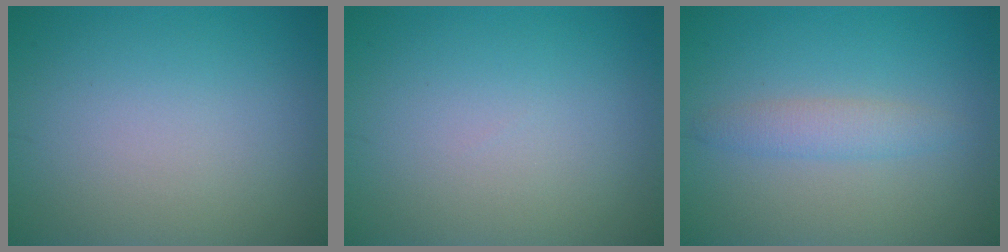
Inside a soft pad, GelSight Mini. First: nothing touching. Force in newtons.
{"total": 0.0}
{"total": 2.0, "press": 2.0, "slide": 0.1}